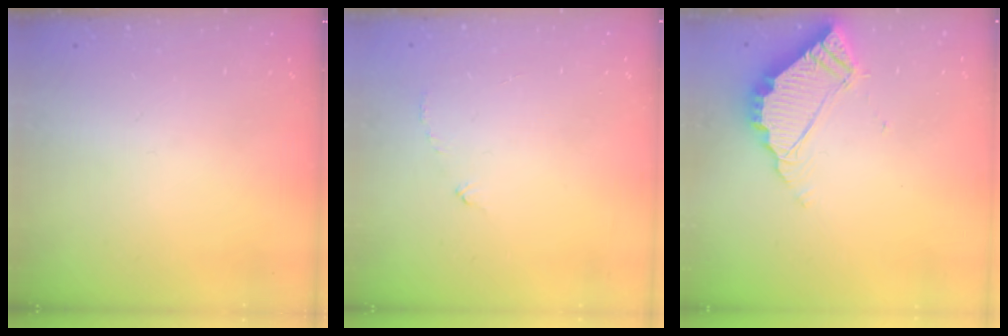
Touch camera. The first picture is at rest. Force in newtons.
{"total": 3.4, "press": 3.4, "slide": 0.3}
{"total": 6.0, "press": 6.0, "slide": 0.5}